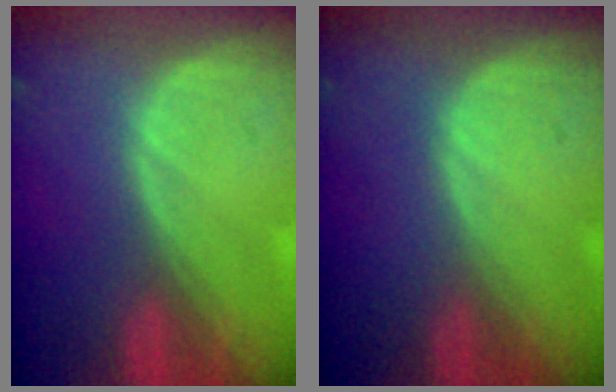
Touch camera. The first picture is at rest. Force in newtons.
{"total": 0.0}